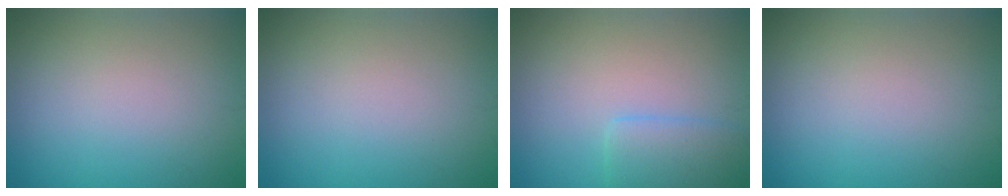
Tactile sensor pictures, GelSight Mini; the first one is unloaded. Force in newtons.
{"total": 0.0}
{"total": 2.9, "press": 2.9, "slide": 0.1}
{"total": 0.0}